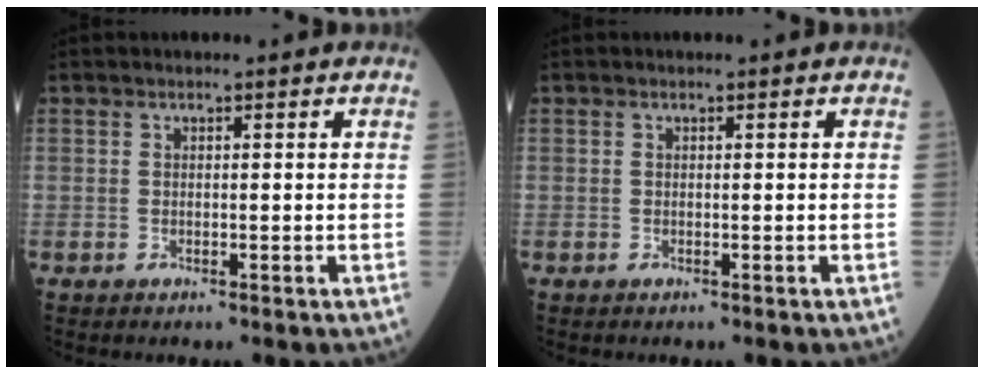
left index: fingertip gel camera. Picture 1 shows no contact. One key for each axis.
{"total": 0.0}